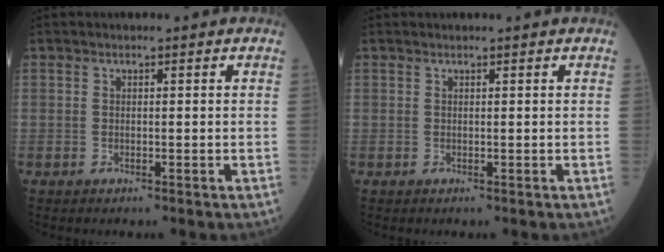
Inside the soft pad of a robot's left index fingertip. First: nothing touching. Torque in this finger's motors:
{"motor_torque": [0.12, 0.36, -0.09, -0.01]}